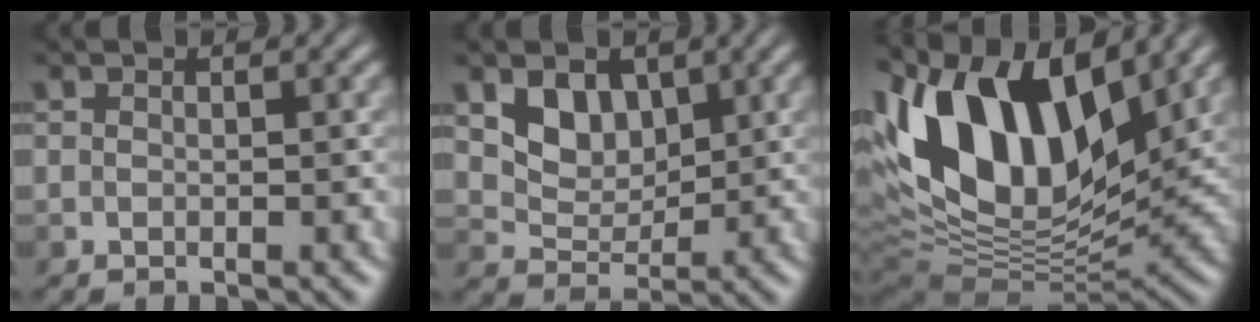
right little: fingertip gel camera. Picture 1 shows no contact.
{"total": 3.5, "force": [1.4, 2.5, 2.0], "torque": [-0.048, -0.014, 0.021]}
{"total": 14.0, "force": [5.2, 7.4, 10.7], "torque": [-0.201, 0.033, 0.086]}